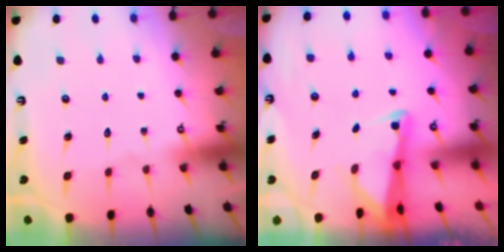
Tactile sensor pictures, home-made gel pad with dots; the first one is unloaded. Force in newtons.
{"total": 2.4, "press": 2.4, "slide": 0.3}